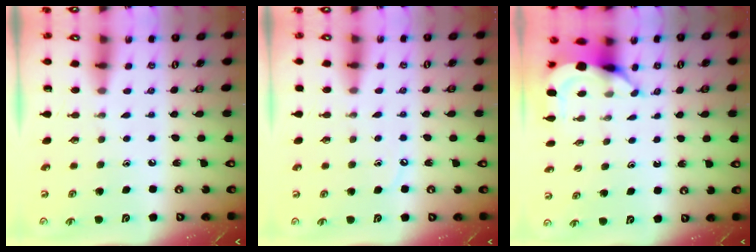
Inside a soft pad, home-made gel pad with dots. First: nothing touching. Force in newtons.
{"total": 3.3, "press": 3.3, "slide": 0.4}
{"total": 5.0, "press": 5.0, "slide": 0.6}